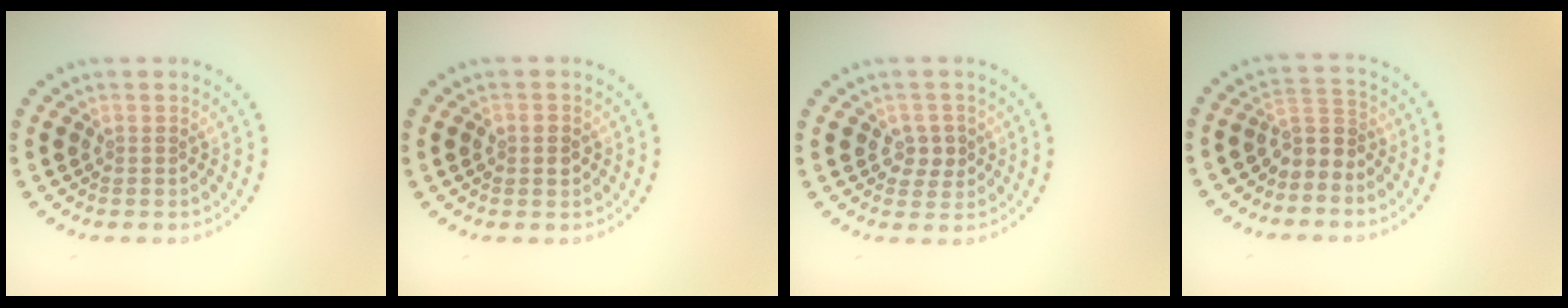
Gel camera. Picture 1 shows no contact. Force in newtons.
{"total": 1.4, "press": 1.4, "slide": 0.3}
{"total": 2.2, "press": 2.1, "slide": 0.6}
{"total": 2.6, "press": 2.0, "slide": 1.6}